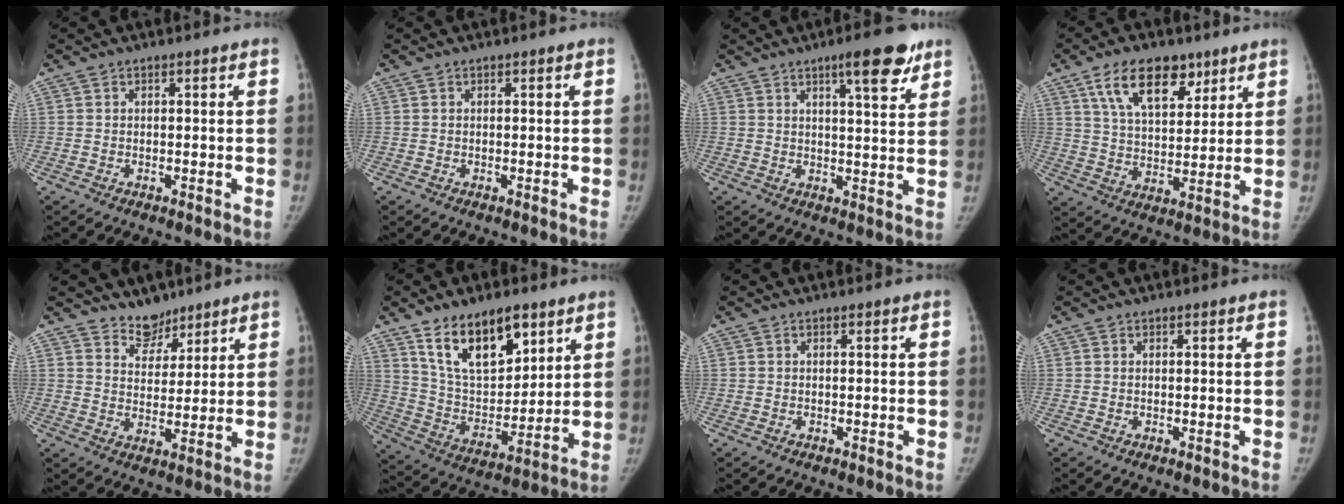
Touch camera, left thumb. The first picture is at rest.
{"total": 0.0}
{"total": 9.3, "force": [5.8, 2.2, 7.0], "torque": [-0.080, -0.029, 0.079]}
{"total": 13.8, "force": [7.9, 7.3, 8.6], "torque": [-0.112, -0.033, 0.142]}
{"total": 5.8, "force": [4.9, 3.0, 0.7], "torque": [0.021, -0.042, 0.088]}
{"total": 17.0, "force": [10.3, 8.7, 10.4], "torque": [-0.126, -0.057, 0.195]}
{"total": 0.0}
{"total": 0.0}